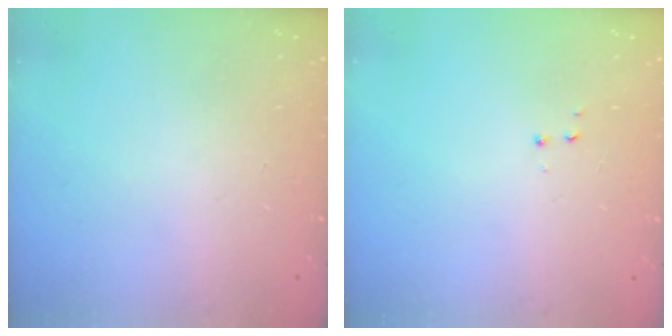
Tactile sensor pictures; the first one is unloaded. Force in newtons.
{"total": 2.9, "press": 2.8, "slide": 0.4}